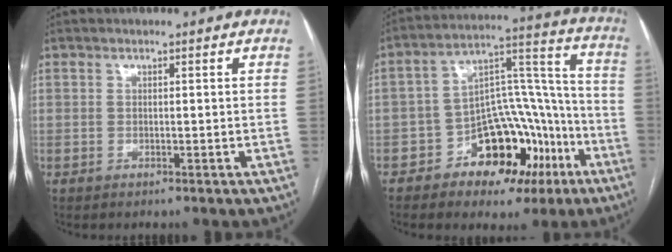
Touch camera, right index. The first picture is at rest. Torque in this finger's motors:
{"motor_torque": [1.04, -1.10, 0.73, 0.12]}